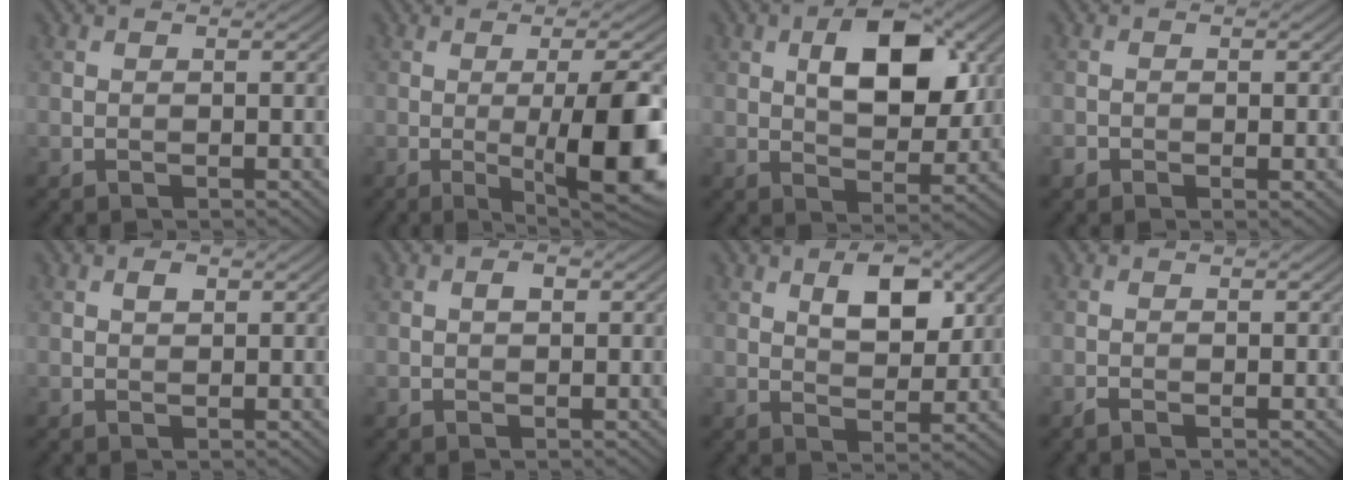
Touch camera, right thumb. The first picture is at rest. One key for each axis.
{"total": 11.6, "fx": -1.6, "fy": 2.6, "fz": 11.2, "tx": -0.144, "ty": 0.006, "tz": -0.025}
{"total": 9.8, "fx": 2.7, "fy": 5.2, "fz": 7.9, "tx": -0.125, "ty": 0.005, "tz": 0.043}
{"total": 1.2, "fx": -0.6, "fy": 0.7, "fz": 0.8, "tx": -0.017, "ty": -0.004, "tz": -0.011}
{"total": 1.0, "fx": 0.4, "fy": 0.6, "fz": 0.7, "tx": -0.014, "ty": 0.000, "tz": 0.008}
{"total": 1.0, "fx": 0.2, "fy": 0.6, "fz": 0.8, "tx": -0.012, "ty": 0.003, "tz": 0.001}
{"total": 6.0, "fx": 2.5, "fy": 3.1, "fz": 4.6, "tx": -0.077, "ty": -0.004, "tz": 0.041}
{"total": 0.6, "fx": -0.5, "fy": 0.0, "fz": 0.4, "tx": -0.010, "ty": 0.002, "tz": -0.011}